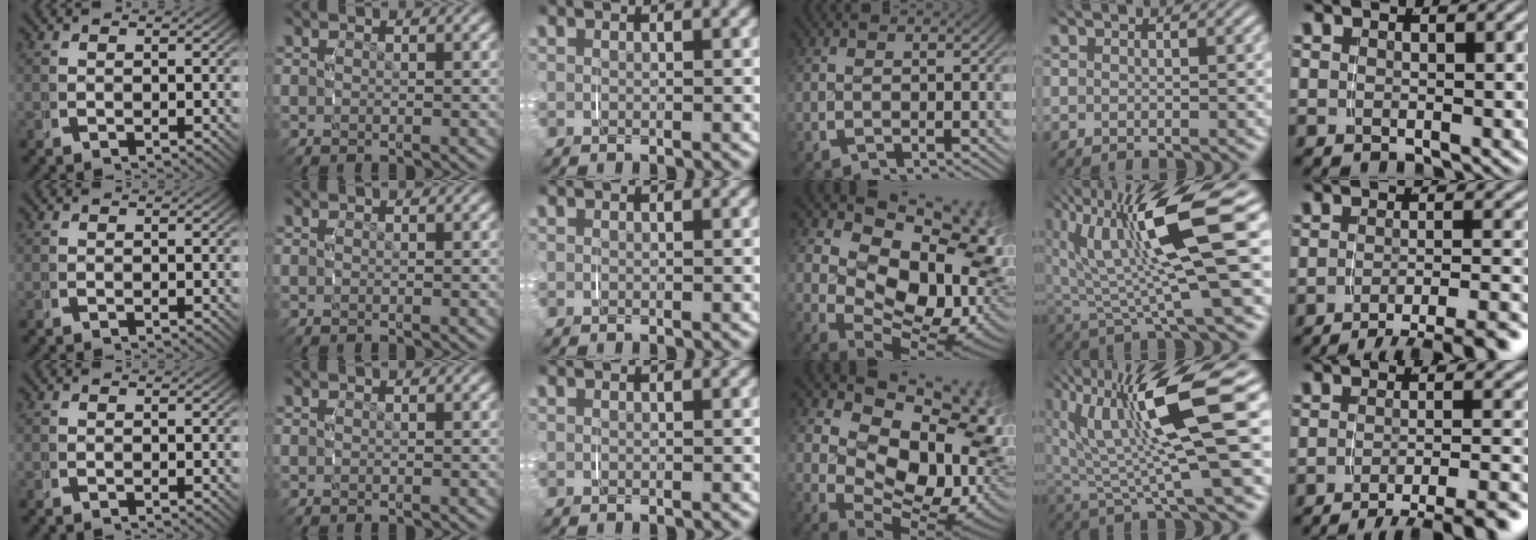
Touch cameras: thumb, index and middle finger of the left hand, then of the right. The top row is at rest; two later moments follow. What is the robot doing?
{"motion": "grasp_and_lifting", "object": "phone"}